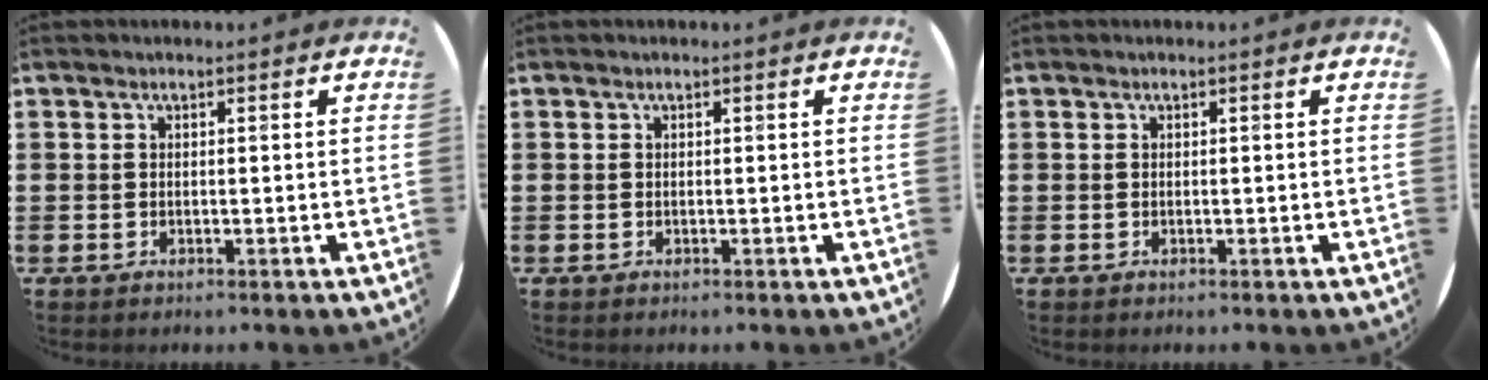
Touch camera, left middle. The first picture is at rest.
{"total": 0.0}
{"total": 0.0}